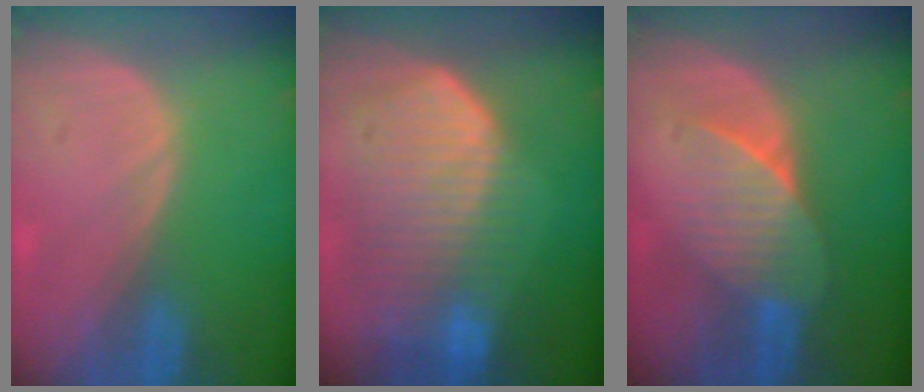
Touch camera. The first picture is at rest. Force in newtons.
{"total": 10.6, "press": 9.2, "slide": 5.1}
{"total": 6.8, "press": 6.4, "slide": 2.3}